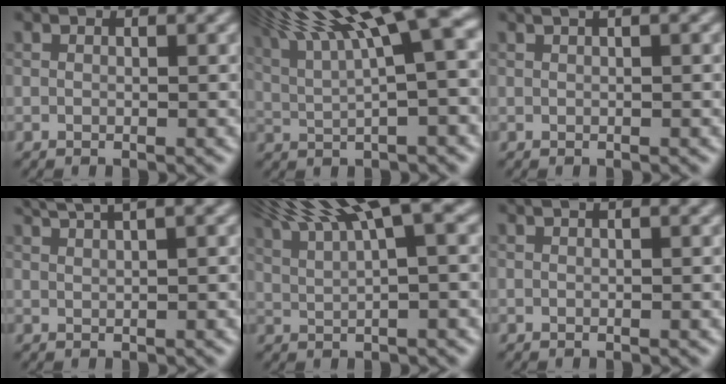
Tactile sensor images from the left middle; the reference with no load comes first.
{"total": 13.2, "force": [6.4, 3.2, 11.1], "torque": [-0.177, 0.024, 0.106]}
{"total": 3.8, "force": [1.8, 1.7, 2.9], "torque": [-0.016, 0.019, 0.006]}
{"total": 4.5, "force": [3.3, 0.9, 2.9], "torque": [-0.036, 0.012, 0.039]}
{"total": 10.5, "force": [6.3, 2.5, 8.0], "torque": [-0.121, 0.031, 0.094]}
{"total": 1.8, "force": [0.8, 0.6, 1.5], "torque": [-0.016, 0.005, 0.005]}